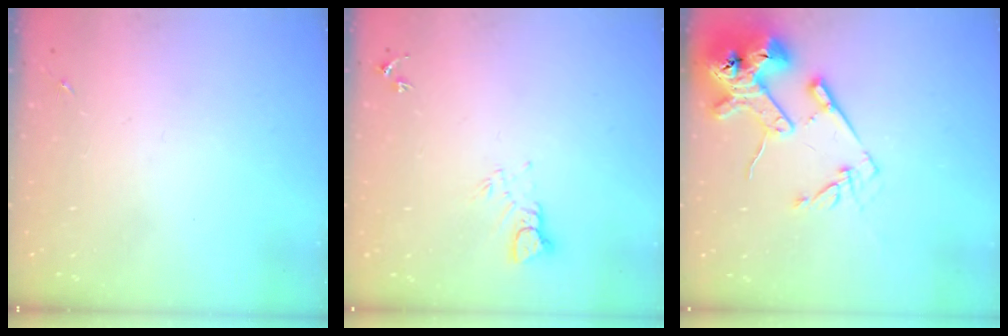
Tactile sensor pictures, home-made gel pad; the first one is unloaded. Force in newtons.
{"total": 4.7, "press": 4.7, "slide": 0.3}
{"total": 16.8, "press": 16.7, "slide": 1.9}